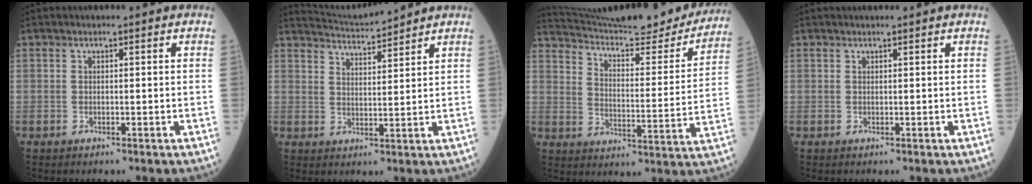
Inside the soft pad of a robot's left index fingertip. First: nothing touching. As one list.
[{"total": 6.4, "force": [6.3, -1.1, 0.2], "torque": [-0.017, 0.009, 0.110]}, {"total": 26.6, "force": [24.9, 2.9, 9.0], "torque": [-0.140, -0.065, 0.327]}, {"total": 1.3, "force": [1.2, 0.0, 0.5], "torque": [-0.003, 0.014, 0.019]}]